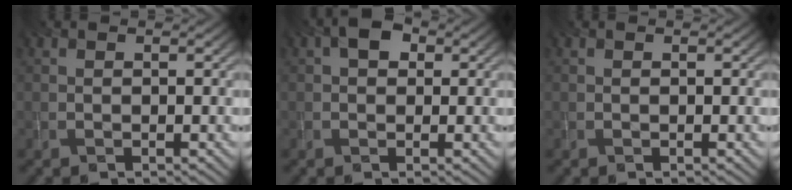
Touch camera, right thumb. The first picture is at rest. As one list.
[{"total": 2.2, "force": [0.6, 1.6, 1.5], "torque": [-0.028, 0.008, 0.000]}, {"total": 0.0}]